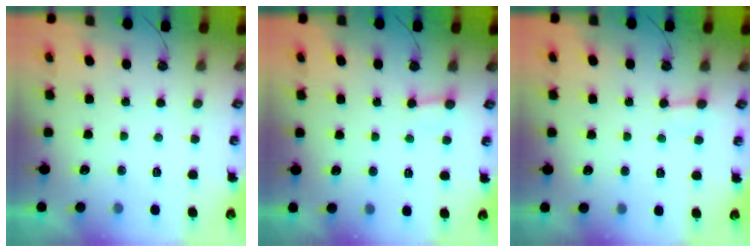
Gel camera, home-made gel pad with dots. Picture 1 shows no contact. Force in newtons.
{"total": 4.1, "press": 4.0, "slide": 0.5}
{"total": 2.1, "press": 2.1, "slide": 0.1}